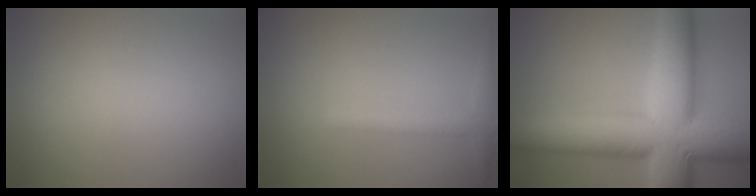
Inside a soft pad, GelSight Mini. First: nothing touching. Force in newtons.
{"total": 1.4, "press": 1.4, "slide": 0.1}
{"total": 13.8, "press": 13.8, "slide": 0.5}